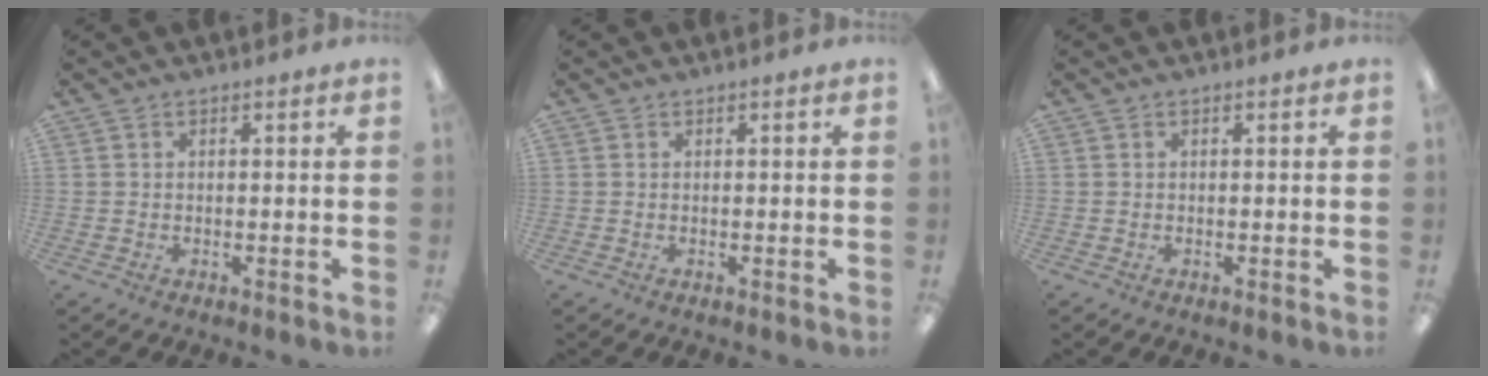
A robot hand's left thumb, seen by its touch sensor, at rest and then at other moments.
{"total": 0.0}
{"total": 0.0}